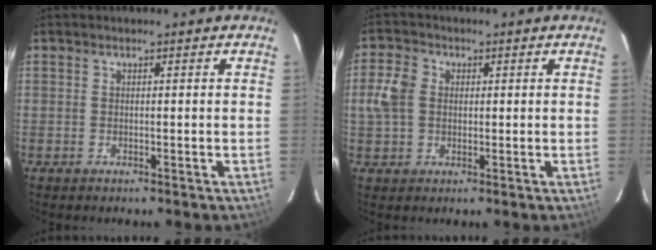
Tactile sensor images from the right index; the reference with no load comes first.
{"total": 4.6, "force": [-0.2, 3.5, 2.9], "torque": [-0.066, 0.011, -0.004]}